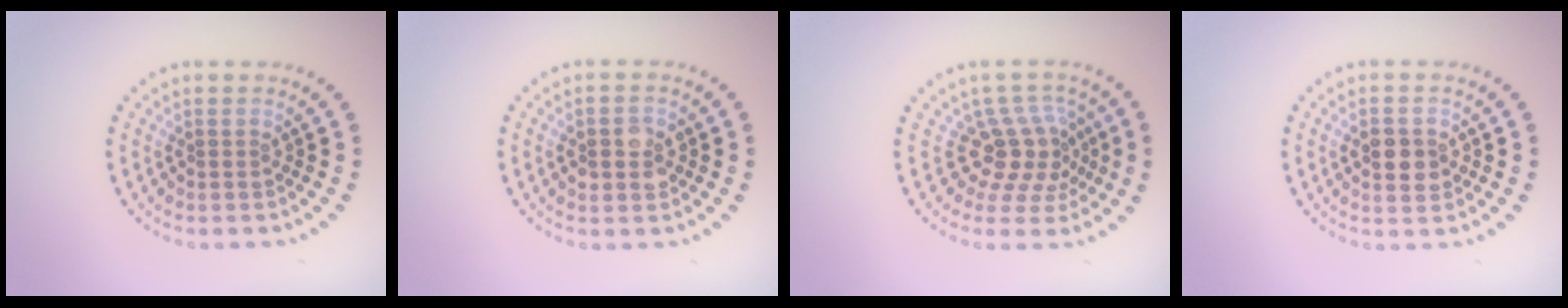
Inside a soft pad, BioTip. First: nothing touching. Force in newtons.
{"total": 2.8, "press": 2.8, "slide": 0.2}
{"total": 3.8, "press": 2.9, "slide": 2.5}
{"total": 2.7, "press": 2.7, "slide": 0.0}